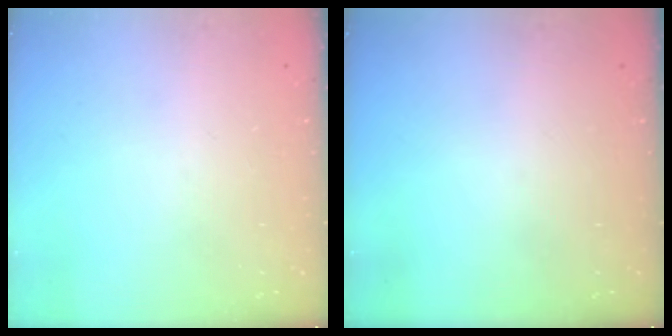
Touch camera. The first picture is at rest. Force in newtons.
{"total": 0.0}